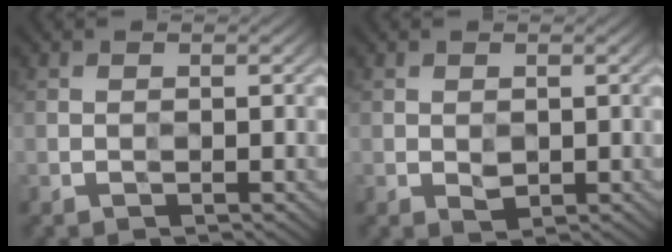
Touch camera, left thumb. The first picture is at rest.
{"total": 1.3, "force": [0.1, 1.1, 0.7], "torque": [-0.013, -0.003, 0.005]}